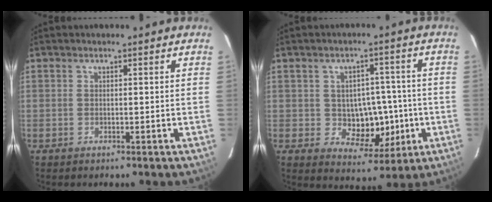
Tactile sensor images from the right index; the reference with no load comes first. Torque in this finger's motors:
{"motor_torque": [0.27, -0.14, 0.20, 0.04]}